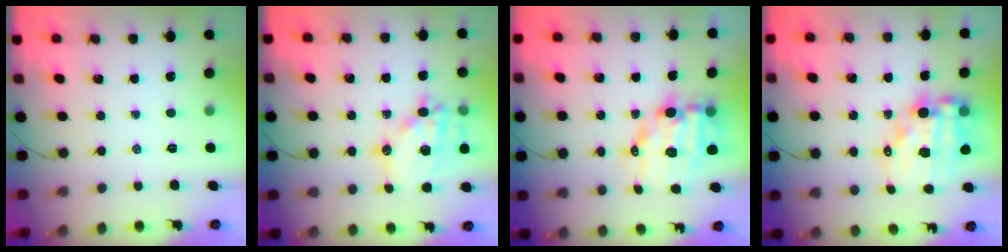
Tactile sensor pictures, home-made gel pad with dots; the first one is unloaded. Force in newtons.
{"total": 19.0, "press": 18.6, "slide": 3.7}
{"total": 12.5, "press": 12.2, "slide": 2.8}
{"total": 14.0, "press": 13.6, "slide": 3.5}